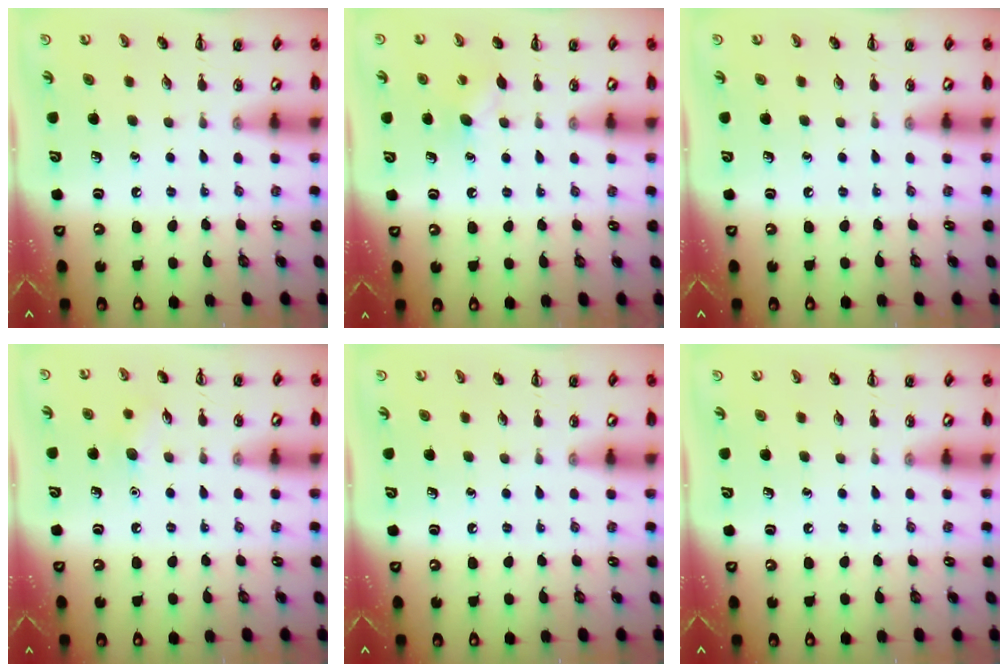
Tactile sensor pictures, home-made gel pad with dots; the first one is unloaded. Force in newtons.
{"total": 5.5, "press": 5.3, "slide": 1.3}
{"total": 0.0}
{"total": 7.3, "press": 7.1, "slide": 1.6}
{"total": 0.0}
{"total": 0.0}